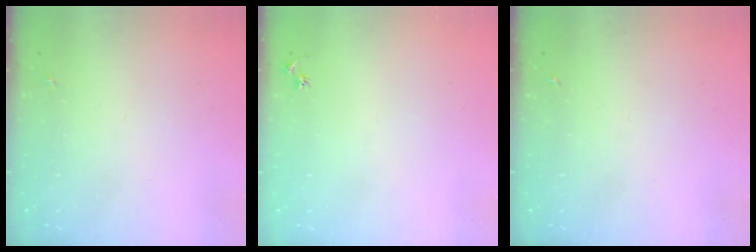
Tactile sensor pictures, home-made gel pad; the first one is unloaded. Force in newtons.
{"total": 2.5, "press": 2.5, "slide": 0.3}
{"total": 0.0}